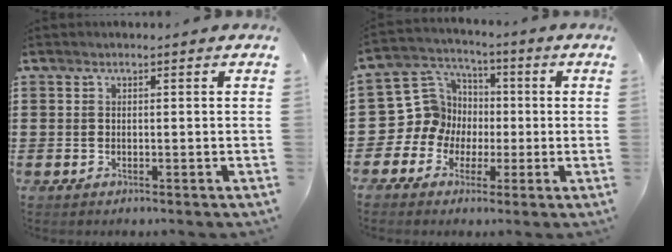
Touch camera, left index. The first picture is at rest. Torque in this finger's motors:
{"motor_torque": [0.07, 0.78, 0.02, -0.01]}